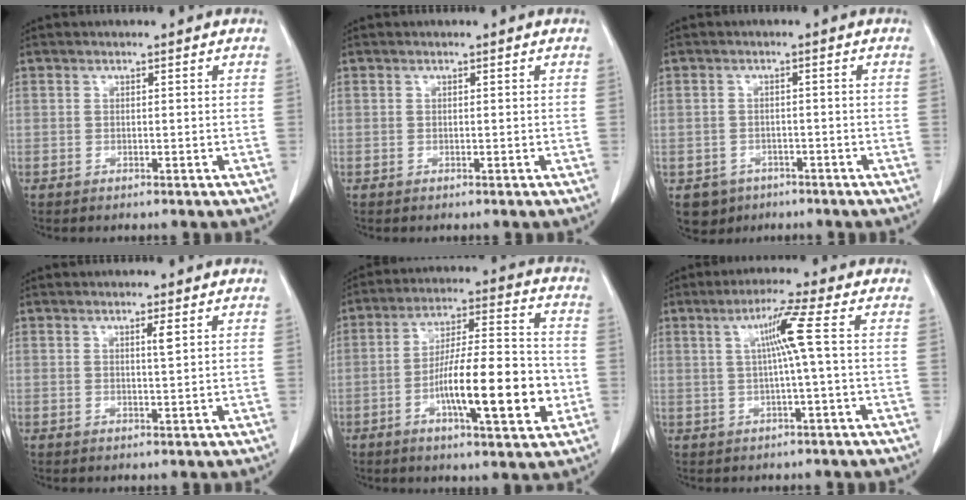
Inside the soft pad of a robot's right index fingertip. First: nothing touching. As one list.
[{"total": 0.0}, {"total": 4.2, "force": [-2.5, 3.3, 0.5], "torque": [-0.005, 0.007, -0.033]}, {"total": 1.4, "force": [0.6, -0.1, 1.3], "torque": [-0.024, -0.003, 0.011]}, {"total": 15.3, "force": [-3.9, 2.7, 14.5], "torque": [-0.239, 0.008, -0.061]}, {"total": 5.5, "force": [0.8, -1.4, 5.3], "torque": [-0.098, 0.010, 0.018]}]